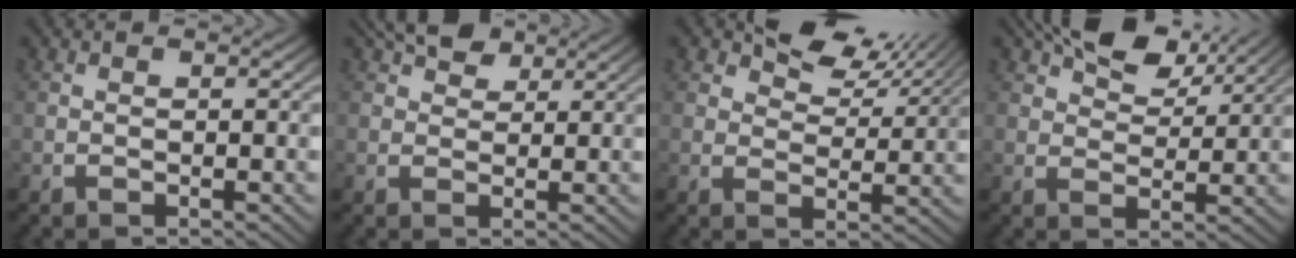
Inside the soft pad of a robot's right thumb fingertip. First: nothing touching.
{"total": 5.0, "force": [3.8, 2.3, 2.3], "torque": [-0.031, 0.009, 0.060]}
{"total": 5.6, "force": [4.3, 2.3, 2.8], "torque": [-0.035, 0.012, 0.065]}
{"total": 6.8, "force": [5.3, 2.5, 3.3], "torque": [-0.054, 0.011, 0.086]}